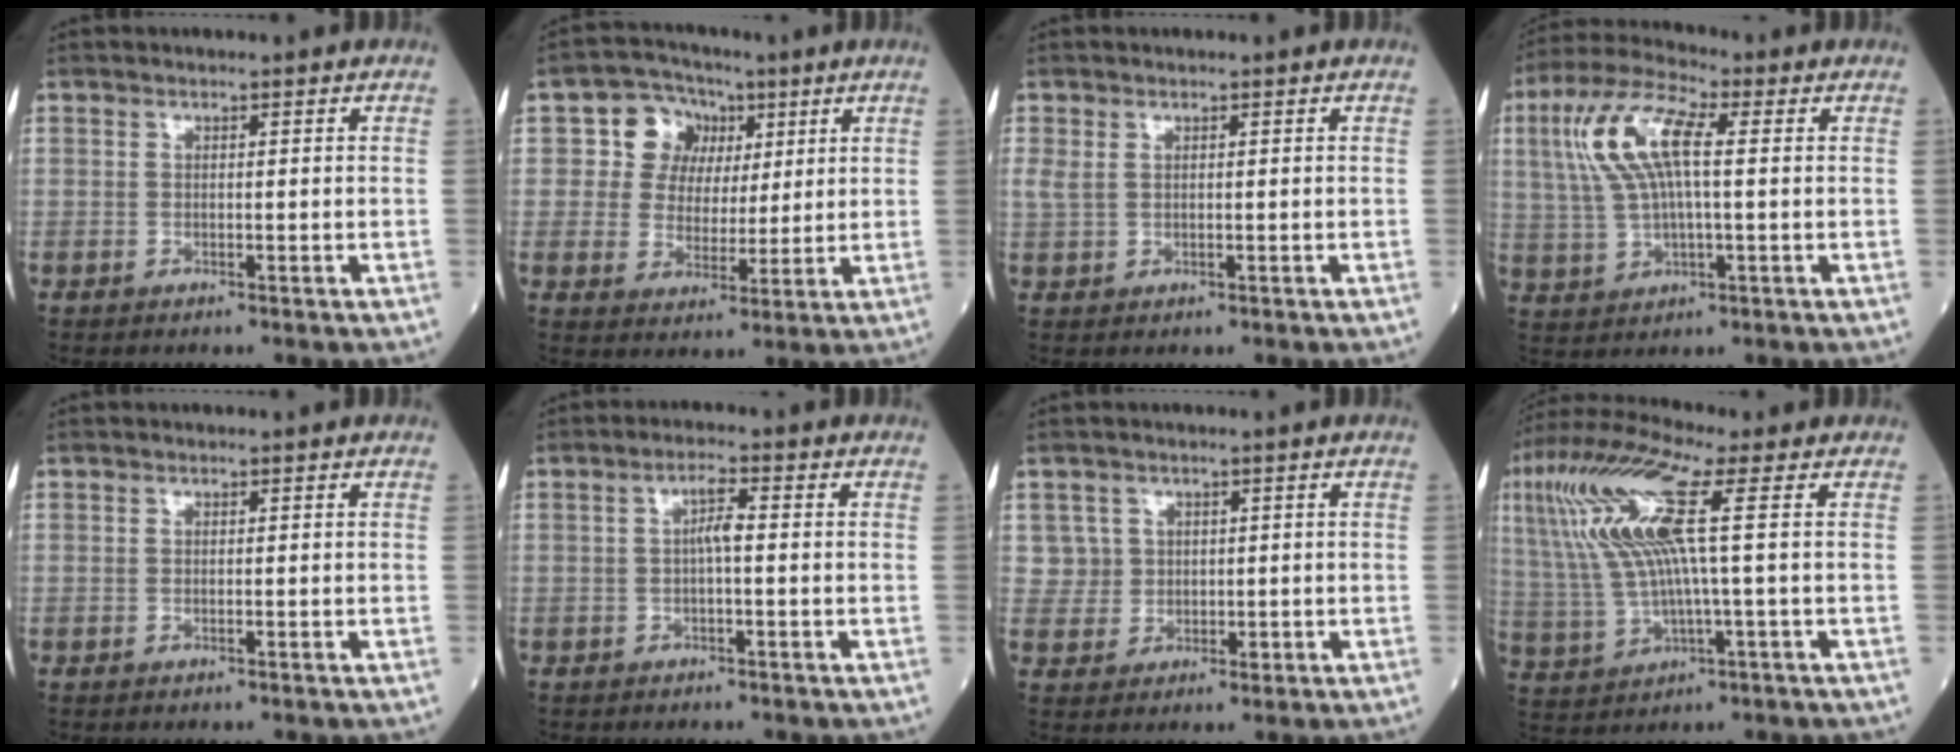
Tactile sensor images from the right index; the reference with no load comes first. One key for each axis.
{"total": 7.8, "fx": 2.9, "fy": 6.9, "fz": 2.3, "tx": -0.036, "ty": 0.026, "tz": 0.051}
{"total": 2.1, "fx": 1.0, "fy": 0.9, "fz": 1.6, "tx": -0.048, "ty": 0.005, "tz": 0.029}
{"total": 11.1, "fx": 2.4, "fy": 3.2, "fz": 10.4, "tx": -0.238, "ty": 0.023, "tz": 0.046}
{"total": 0.0}
{"total": 2.9, "fx": 0.1, "fy": 0.2, "fz": 2.9, "tx": -0.055, "ty": 0.005, "tz": 0.001}
{"total": 3.3, "fx": 1.2, "fy": 3.0, "fz": 0.0, "tx": 0.011, "ty": -0.002, "tz": 0.024}
{"total": 15.1, "fx": 4.1, "fy": 1.4, "fz": 14.5, "tx": -0.334, "ty": 0.022, "tz": 0.078}